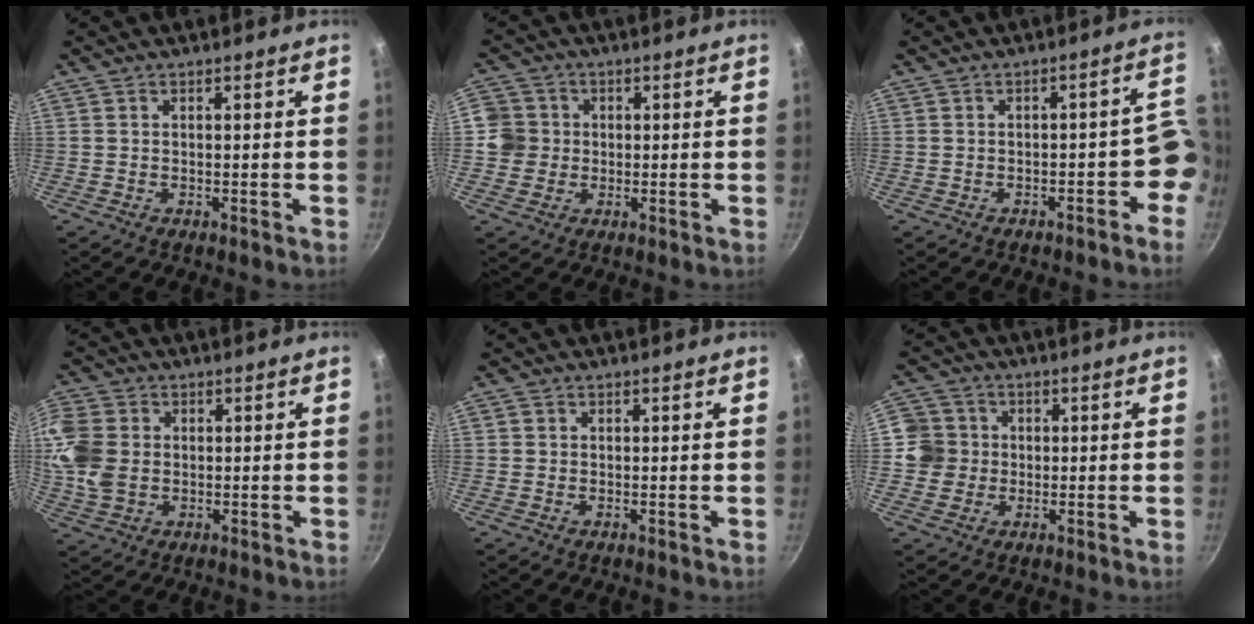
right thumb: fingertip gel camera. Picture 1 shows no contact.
{"total": 5.5, "force": [0.0, 5.3, 1.2], "torque": [0.013, 0.006, -0.012]}
{"total": 5.6, "force": [-2.7, 3.0, 3.9], "torque": [0.012, 0.055, -0.026]}
{"total": 9.6, "force": [0.5, 7.6, 5.8], "torque": [-0.109, -0.005, 0.003]}
{"total": 0.6, "force": [0.1, 0.6, 0.1], "torque": [0.001, 0.001, -0.001]}
{"total": 6.2, "force": [0.0, 6.1, 1.1], "torque": [0.020, 0.008, -0.013]}